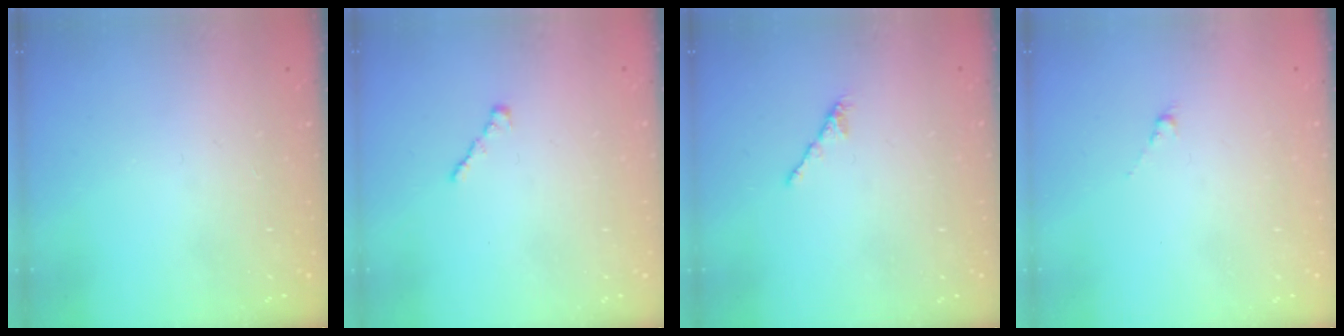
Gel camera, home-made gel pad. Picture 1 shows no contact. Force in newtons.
{"total": 1.4, "press": 1.3, "slide": 0.5}
{"total": 2.1, "press": 2.0, "slide": 0.7}
{"total": 0.0}